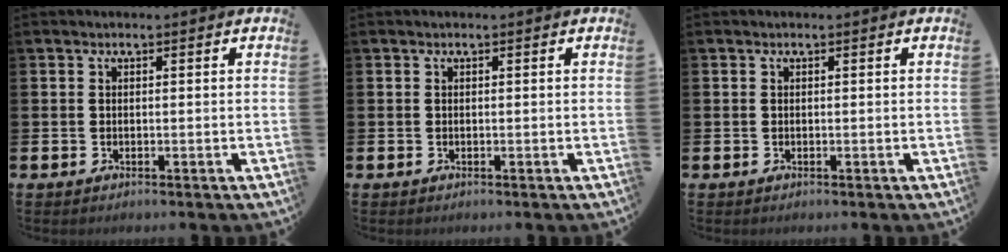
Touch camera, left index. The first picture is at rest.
{"total": 0.0}
{"total": 0.0}